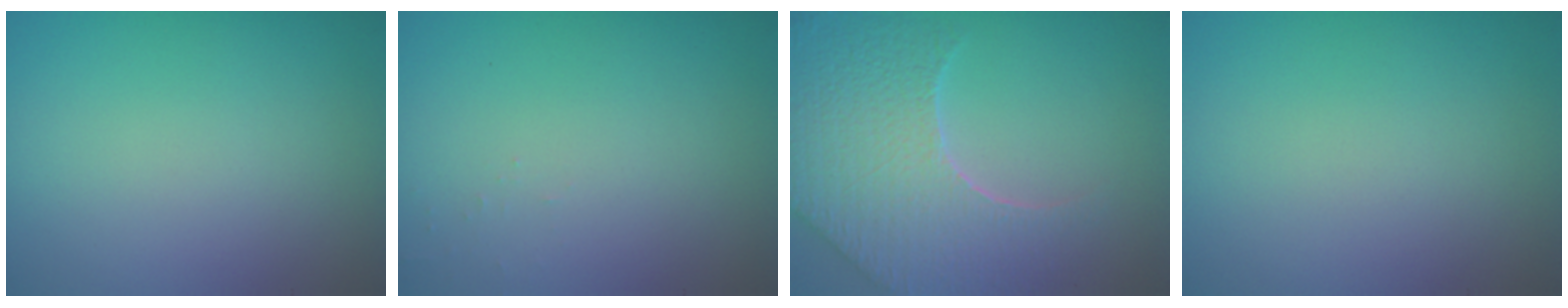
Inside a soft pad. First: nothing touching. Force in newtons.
{"total": 0.5, "press": 0.5, "slide": 0.2}
{"total": 9.0, "press": 6.3, "slide": 6.4}
{"total": 0.0}